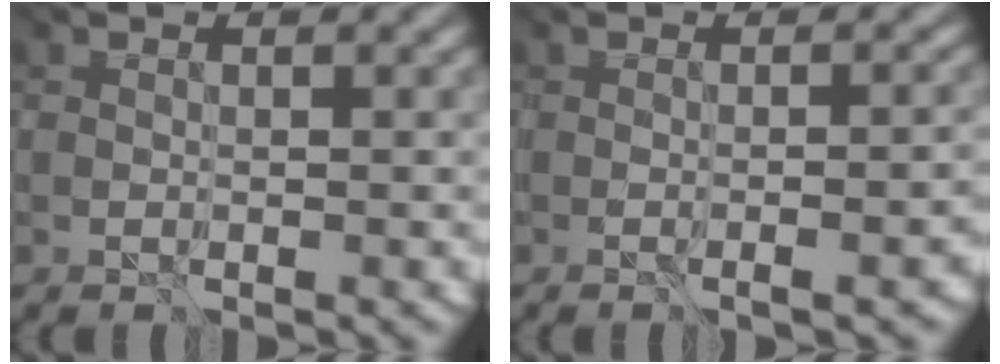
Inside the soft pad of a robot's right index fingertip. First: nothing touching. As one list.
[{"total": 3.0, "force": [-1.8, 0.5, 2.4], "torque": [-0.002, 0.012, -0.011]}]